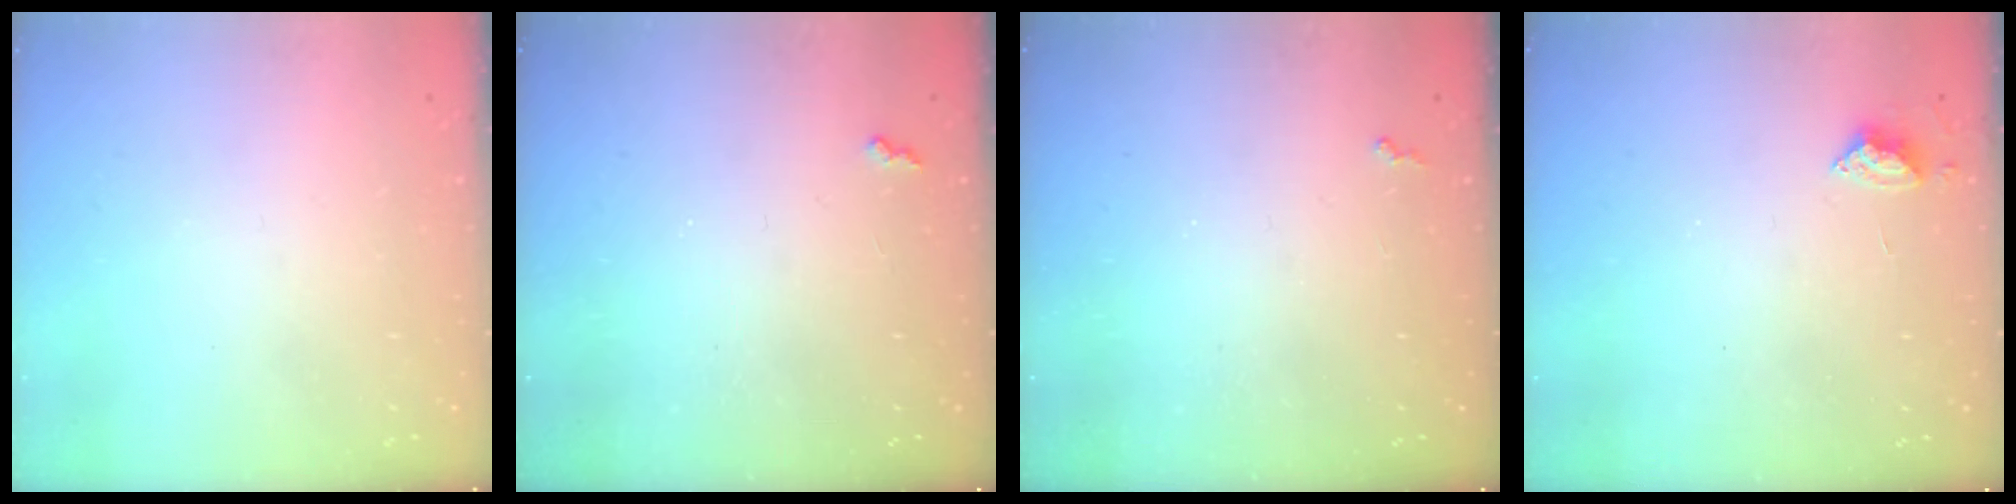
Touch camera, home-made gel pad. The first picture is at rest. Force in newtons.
{"total": 2.7, "press": 2.7, "slide": 0.5}
{"total": 2.3, "press": 2.3, "slide": 0.5}
{"total": 4.9, "press": 4.8, "slide": 0.7}